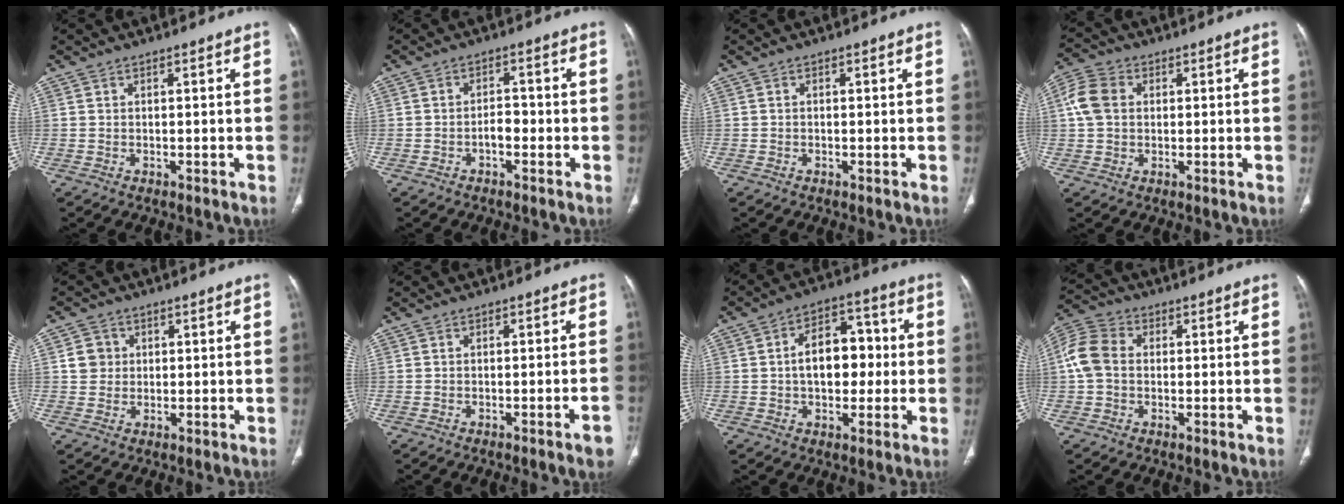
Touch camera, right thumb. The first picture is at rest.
{"total": 2.7, "force": [-1.1, 1.5, 1.9], "torque": [-0.023, 0.017, -0.022]}
{"total": 0.0}
{"total": 7.0, "force": [1.2, 5.4, 4.4], "torque": [-0.093, 0.016, 0.018]}
{"total": 3.8, "force": [0.6, 3.7, 0.9], "torque": [0.004, 0.003, 0.009]}
{"total": 3.5, "force": [-2.0, 0.1, 2.9], "torque": [-0.040, 0.009, -0.028]}
{"total": 11.7, "force": [0.1, 7.6, 8.9], "torque": [-0.105, 0.033, -0.002]}
{"total": 7.7, "force": [0.2, 5.9, 5.0], "torque": [-0.108, 0.024, -0.005]}